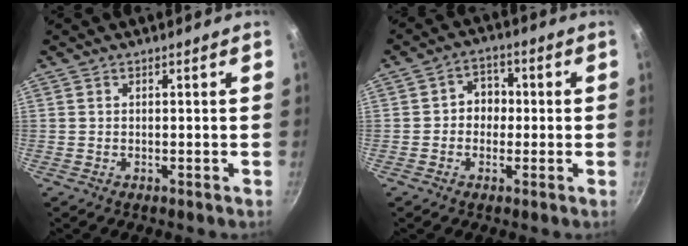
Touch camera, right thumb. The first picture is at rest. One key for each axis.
{"total": 5.0, "fx": -0.4, "fy": 4.3, "fz": 2.4, "tx": 0.002, "ty": 0.012, "tz": -0.013}